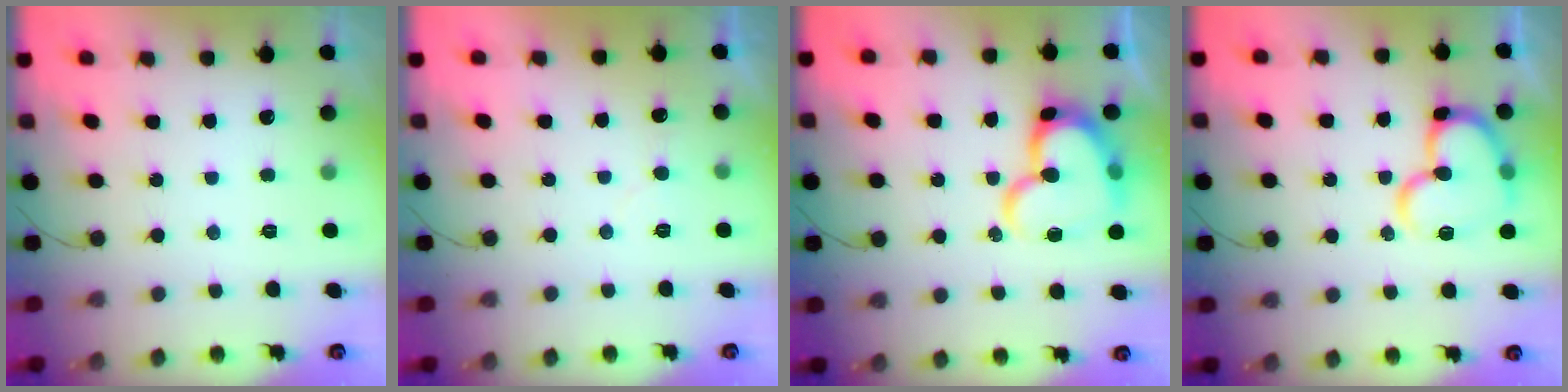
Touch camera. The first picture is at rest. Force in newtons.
{"total": 3.6, "press": 3.6, "slide": 0.3}
{"total": 17.8, "press": 17.7, "slide": 1.8}
{"total": 16.6, "press": 16.5, "slide": 1.9}